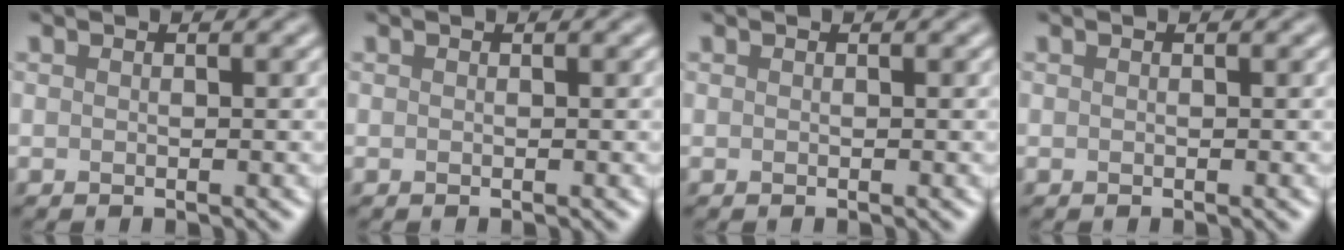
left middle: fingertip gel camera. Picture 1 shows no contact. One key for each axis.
{"total": 0.0}
{"total": 0.0}
{"total": 0.0}